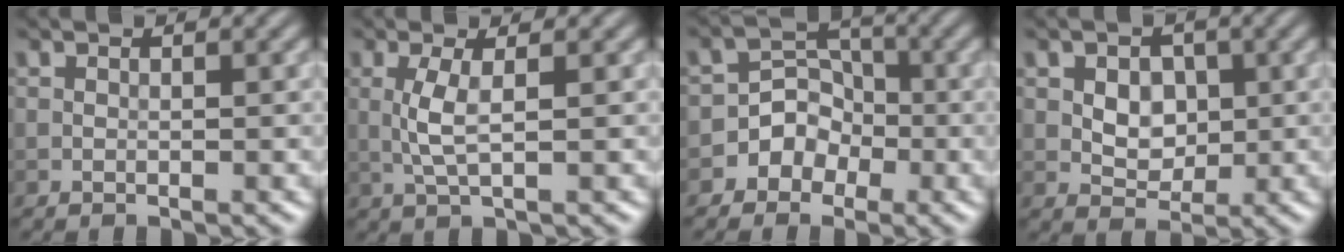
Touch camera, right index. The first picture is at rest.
{"total": 2.4, "force": [0.2, 0.4, 2.3], "torque": [-0.055, 0.002, 0.006]}
{"total": 4.2, "force": [-2.1, 3.6, 0.9], "torque": [0.033, 0.014, -0.059]}
{"total": 3.5, "force": [0.5, 2.6, 2.3], "torque": [-0.034, -0.002, 0.006]}